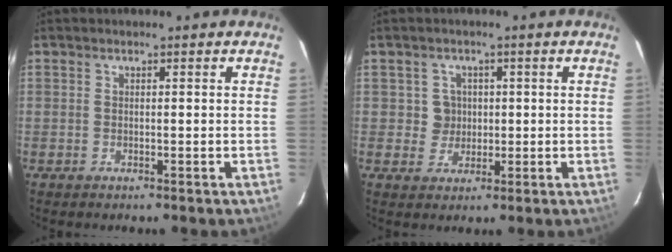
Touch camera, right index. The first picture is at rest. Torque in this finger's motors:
{"motor_torque": [0.37, 0.02, 0.02, 0.00]}